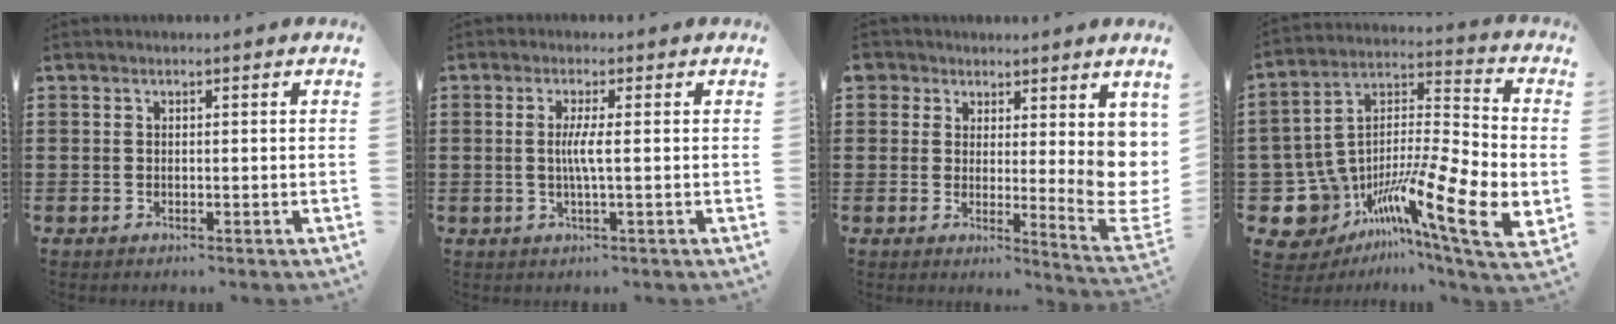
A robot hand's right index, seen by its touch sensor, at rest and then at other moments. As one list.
[{"total": 3.2, "force": [-0.1, -0.2, 3.2], "torque": [-0.067, -0.011, -0.006]}, {"total": 7.5, "force": [3.5, 4.4, 5.0], "torque": [-0.063, -0.030, 0.071]}, {"total": 15.2, "force": [-6.5, 5.8, 12.4], "torque": [-0.240, -0.013, -0.107]}]